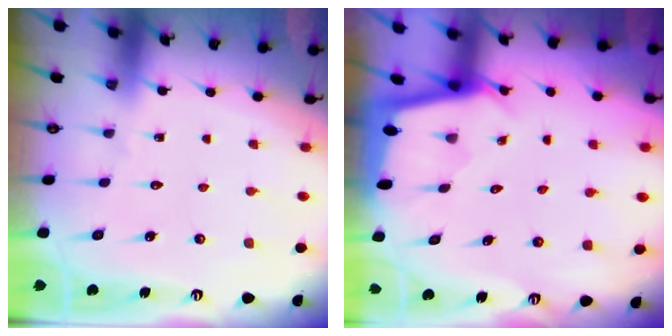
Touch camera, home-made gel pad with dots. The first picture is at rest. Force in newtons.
{"total": 2.0, "press": 2.0, "slide": 0.1}